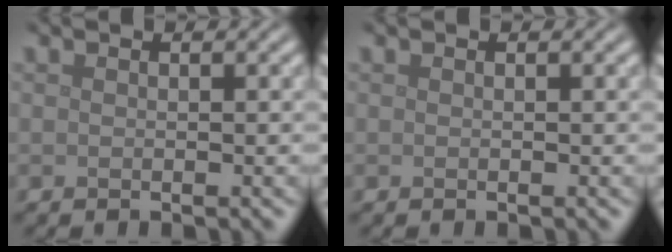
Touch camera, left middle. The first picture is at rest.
{"total": 0.0}